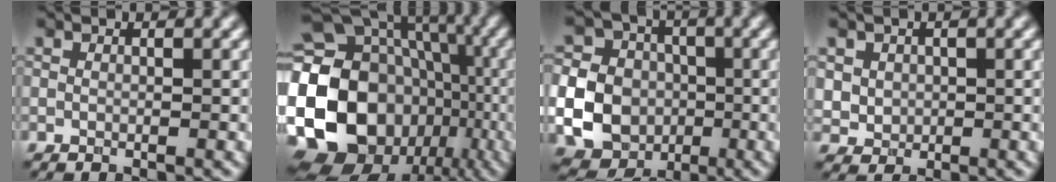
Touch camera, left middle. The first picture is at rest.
{"total": 21.9, "force": [-4.3, 18.3, 11.2], "torque": [-0.194, -0.015, -0.090]}
{"total": 11.8, "force": [-2.3, 10.7, 4.4], "torque": [-0.109, -0.012, -0.055]}
{"total": 2.3, "force": [0.6, 2.1, 0.7], "torque": [-0.022, -0.002, 0.028]}